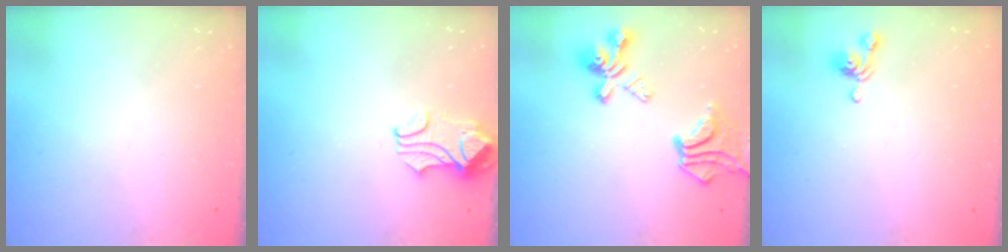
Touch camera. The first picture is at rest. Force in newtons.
{"total": 2.3, "press": 2.3, "slide": 0.5}
{"total": 8.5, "press": 8.1, "slide": 2.7}
{"total": 5.1, "press": 5.1, "slide": 0.2}